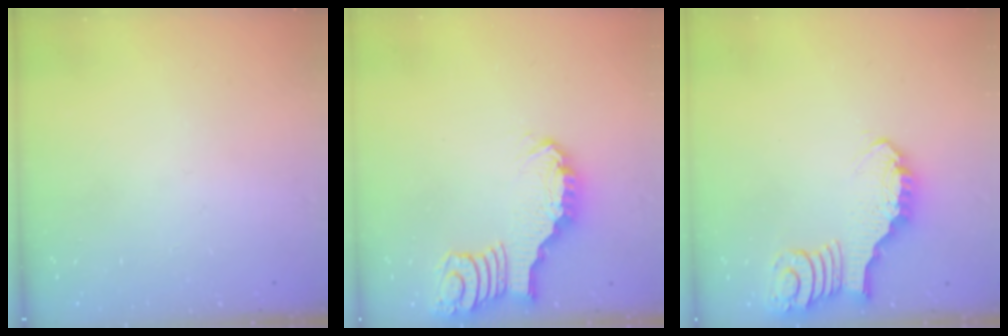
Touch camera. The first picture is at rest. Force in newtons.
{"total": 2.8, "press": 2.7, "slide": 0.4}
{"total": 2.9, "press": 2.9, "slide": 0.3}